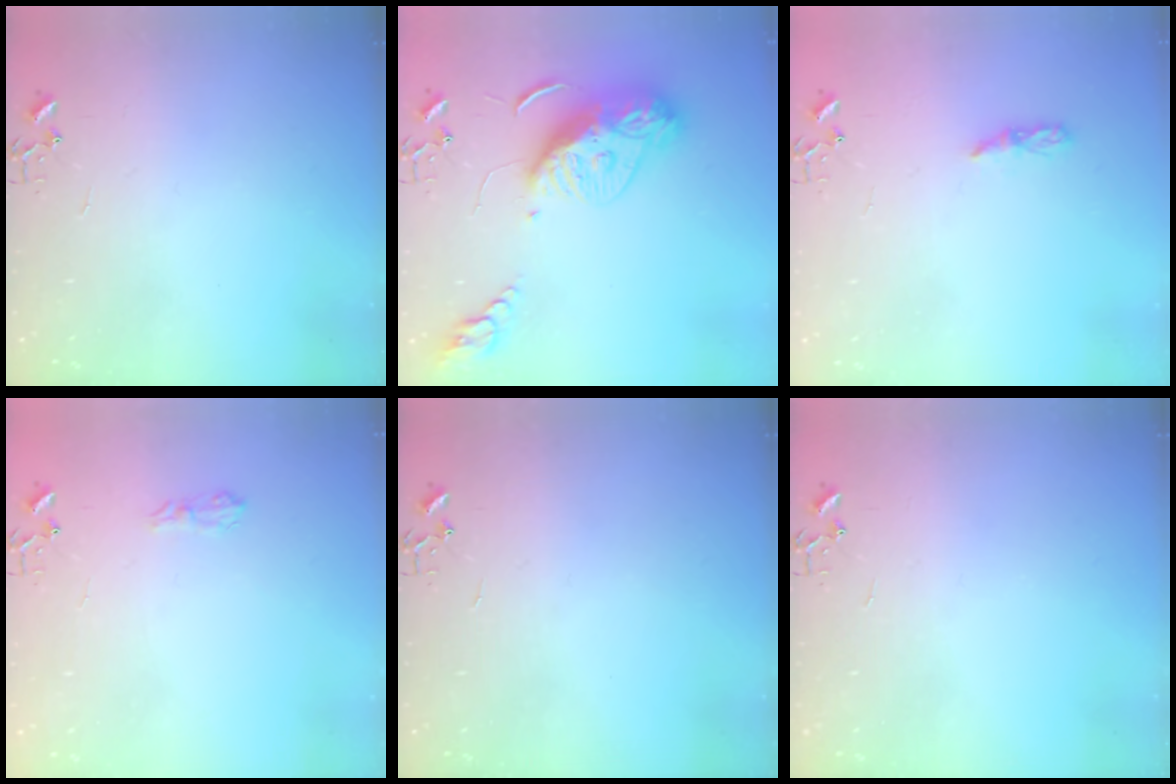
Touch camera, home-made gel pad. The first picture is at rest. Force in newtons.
{"total": 14.4, "press": 14.4, "slide": 1.3}
{"total": 5.0, "press": 4.9, "slide": 0.5}
{"total": 7.0, "press": 6.9, "slide": 0.9}
{"total": 0.0}
{"total": 0.0}